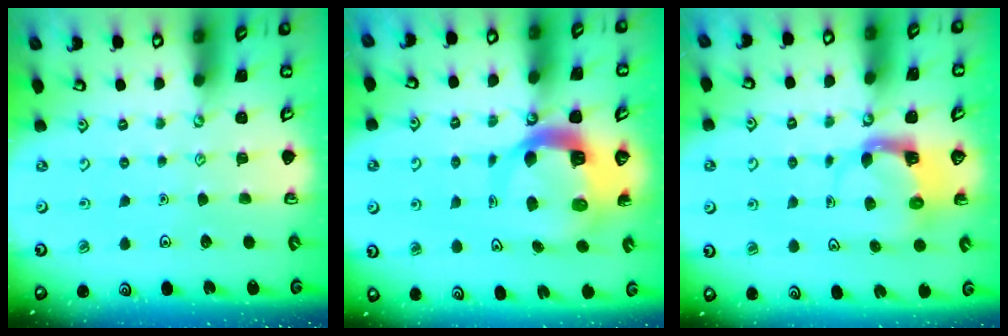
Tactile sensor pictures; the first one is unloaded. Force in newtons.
{"total": 9.8, "press": 9.8, "slide": 1.1}
{"total": 3.9, "press": 3.8, "slide": 0.7}